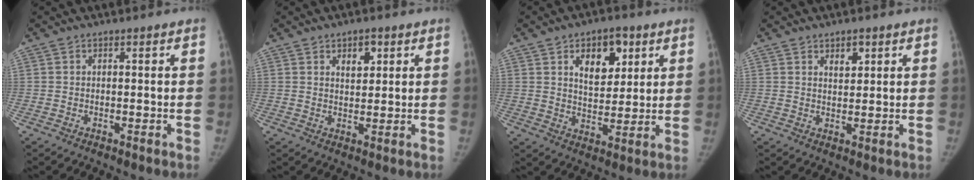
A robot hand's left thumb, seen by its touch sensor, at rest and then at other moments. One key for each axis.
{"total": 4.1, "fx": 1.9, "fy": 2.4, "fz": 2.7, "tx": -0.024, "ty": -0.010, "tz": 0.030}
{"total": 10.4, "fx": 4.5, "fy": 6.3, "fz": 6.9, "tx": -0.065, "ty": -0.020, "tz": 0.069}
{"total": 3.1, "fx": 1.7, "fy": 1.8, "fz": 2.0, "tx": -0.017, "ty": -0.010, "tz": 0.028}